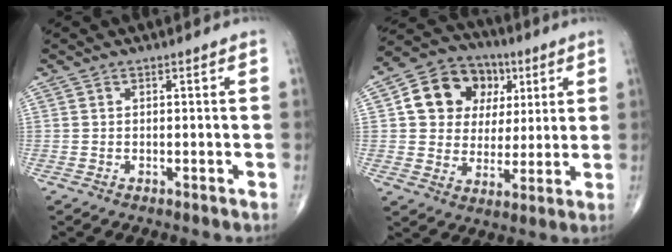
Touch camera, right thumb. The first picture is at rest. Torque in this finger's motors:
{"motor_torque": [1.23, 1.50, 0.35, -0.16, 0.06]}